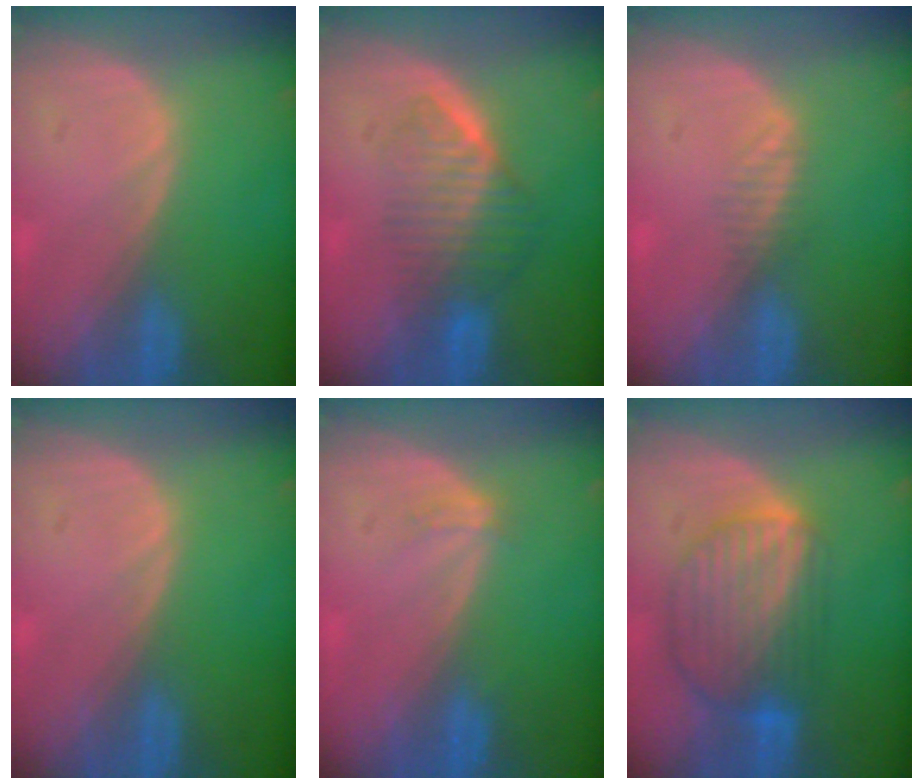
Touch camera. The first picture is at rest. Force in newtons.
{"total": 6.6, "press": 6.0, "slide": 2.8}
{"total": 1.7, "press": 1.4, "slide": 1.0}
{"total": 0.0}
{"total": 1.5, "press": 1.1, "slide": 1.0}
{"total": 9.0, "press": 7.7, "slide": 4.6}